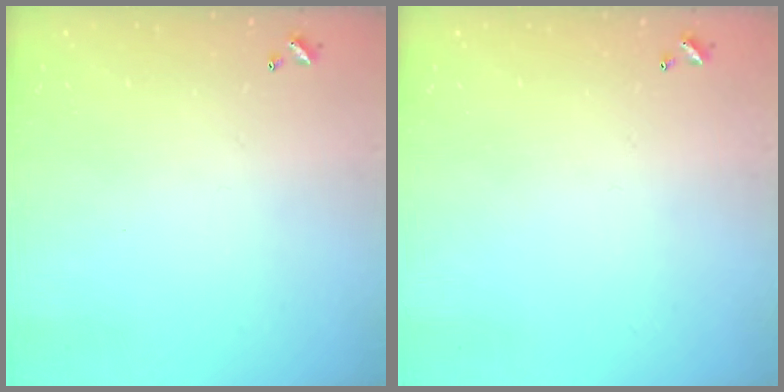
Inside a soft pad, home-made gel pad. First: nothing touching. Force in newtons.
{"total": 0.0}